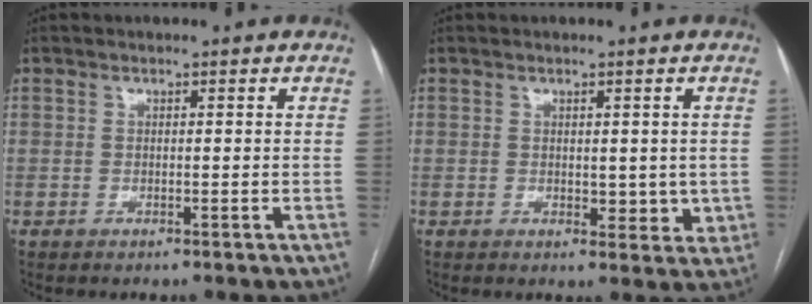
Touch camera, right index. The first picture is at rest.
{"total": 6.8, "force": [0.2, 3.8, 5.7], "torque": [-0.045, -0.010, 0.007]}